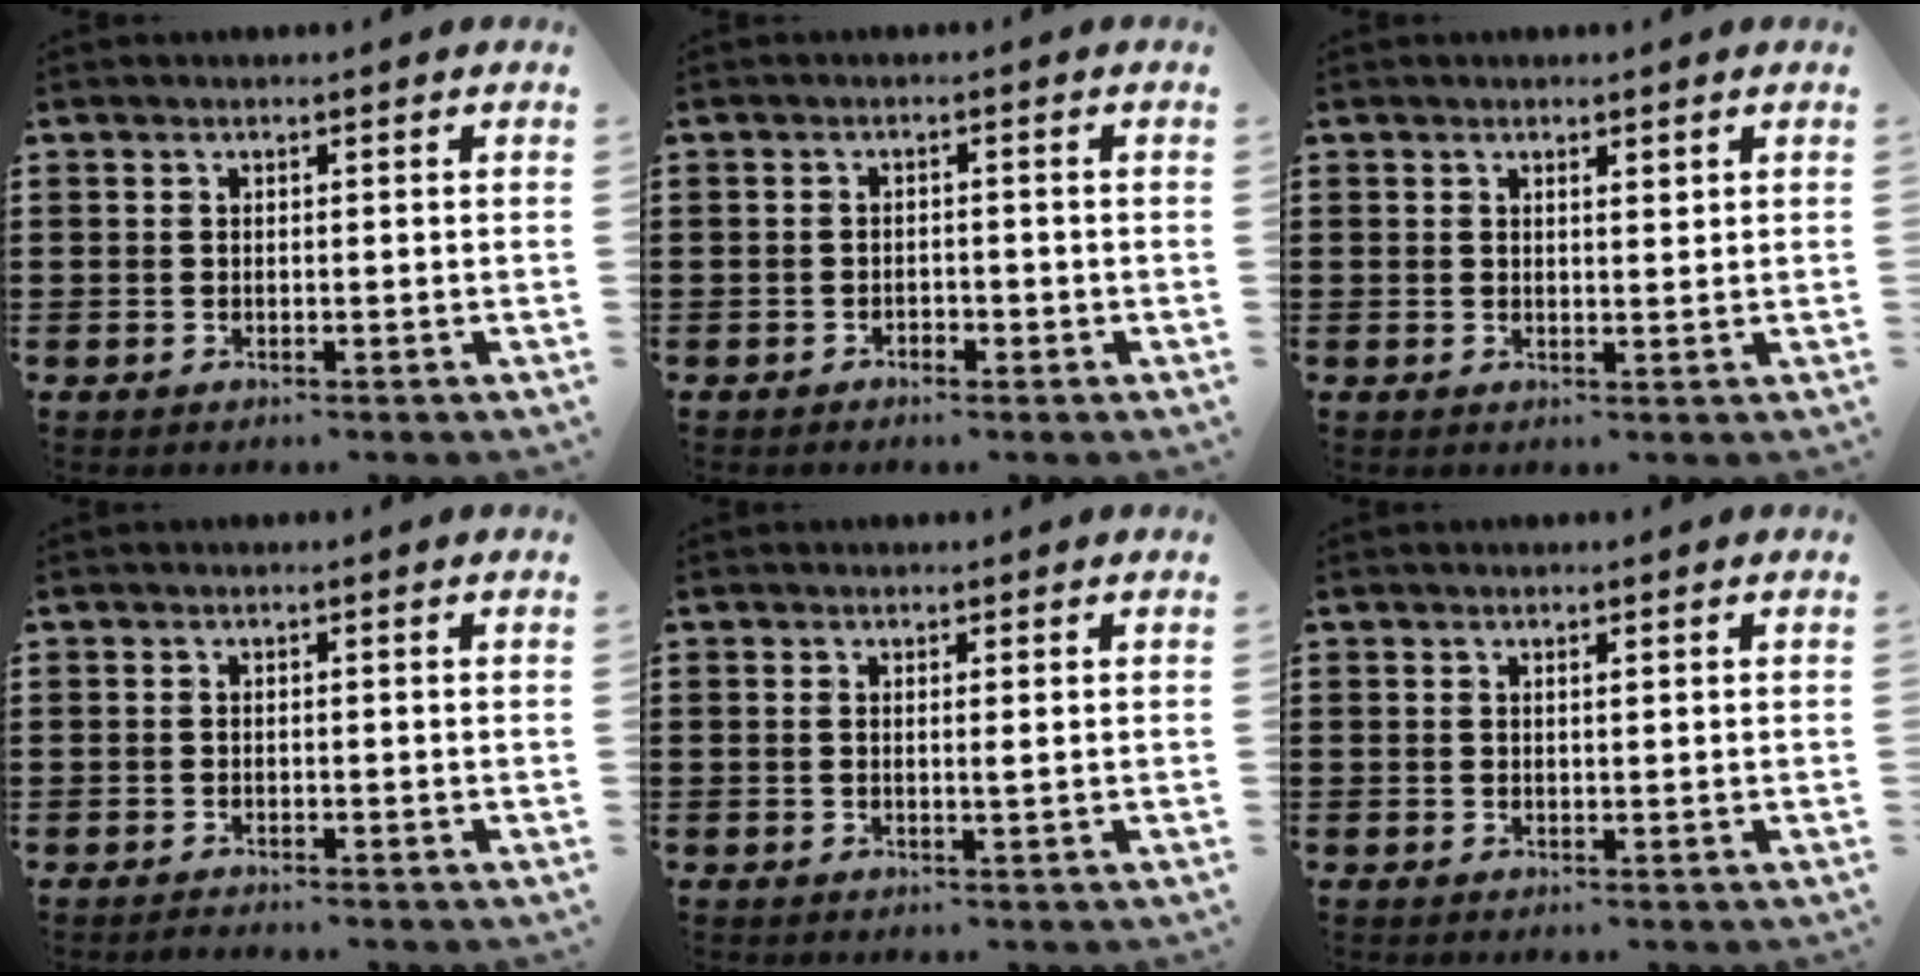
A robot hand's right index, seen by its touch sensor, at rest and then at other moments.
{"total": 1.2, "force": [-1.0, 0.4, 0.3], "torque": [-0.011, -0.001, -0.022]}
{"total": 1.0, "force": [0.7, 0.3, 0.7], "torque": [-0.015, 0.001, 0.012]}
{"total": 0.7, "force": [-0.7, 0.0, 0.1], "torque": [-0.003, -0.002, -0.013]}
{"total": 1.1, "force": [0.1, -0.2, 1.1], "torque": [-0.020, -0.005, 0.001]}
{"total": 0.7, "force": [0.2, 0.2, 0.6], "torque": [-0.013, 0.000, 0.005]}